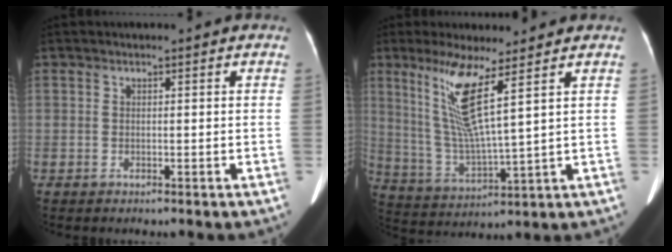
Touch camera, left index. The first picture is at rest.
{"total": 10.2, "force": [4.9, -0.4, 9.0], "torque": [-0.189, -0.014, 0.098]}